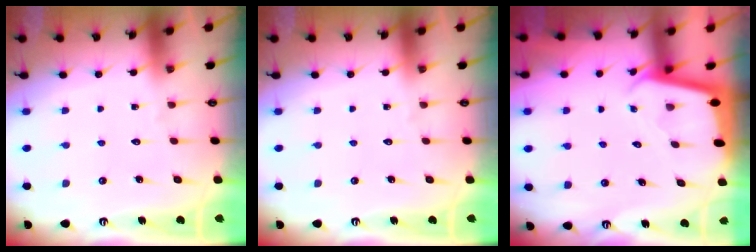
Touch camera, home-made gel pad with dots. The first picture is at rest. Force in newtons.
{"total": 0.0}
{"total": 1.8, "press": 1.8, "slide": 0.0}